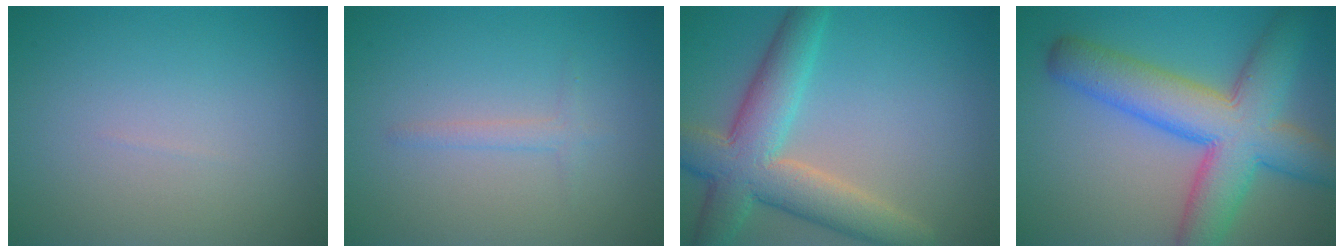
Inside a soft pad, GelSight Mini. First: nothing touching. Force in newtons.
{"total": 1.1, "press": 1.1, "slide": 0.1}
{"total": 7.5, "press": 7.5, "slide": 0.6}
{"total": 9.9, "press": 9.9, "slide": 0.4}